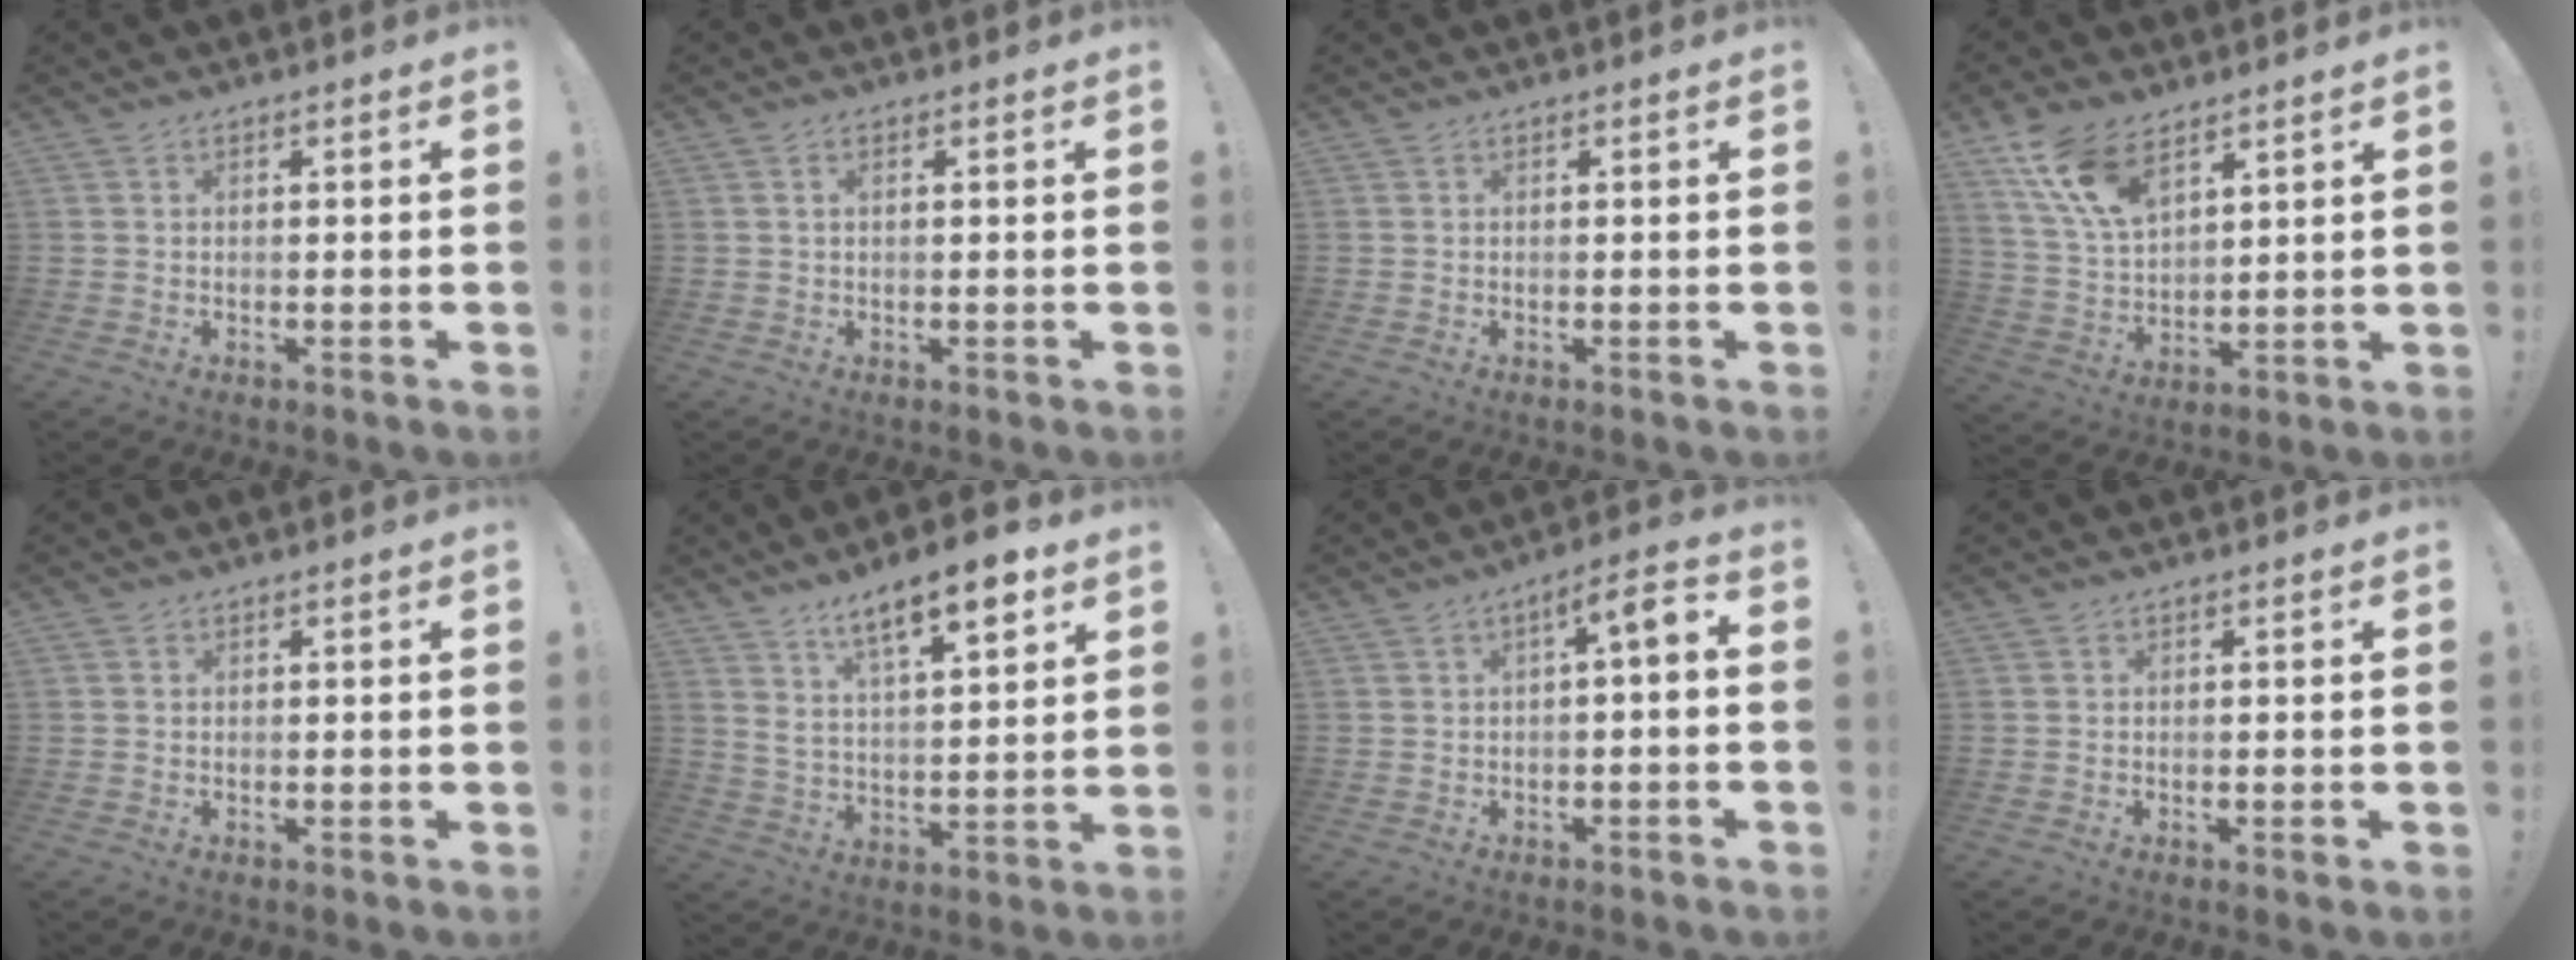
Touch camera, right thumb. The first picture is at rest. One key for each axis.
{"total": 1.3, "fx": 0.3, "fy": 0.5, "fz": 1.2, "tx": -0.018, "ty": 0.000, "tz": 0.004}
{"total": 0.0}
{"total": 13.4, "fx": 8.6, "fy": 6.5, "fz": 8.0, "tx": -0.157, "ty": -0.036, "tz": 0.162}
{"total": 0.0}
{"total": 12.8, "fx": 8.7, "fy": 2.9, "fz": 9.0, "tx": -0.143, "ty": -0.043, "tz": 0.141}
{"total": 5.4, "fx": -0.5, "fy": 1.2, "fz": 5.2, "tx": -0.080, "ty": 0.005, "tz": -0.014}
{"total": 0.6, "fx": -0.3, "fy": 0.0, "fz": 0.5, "tx": 0.001, "ty": -0.003, "tz": -0.006}